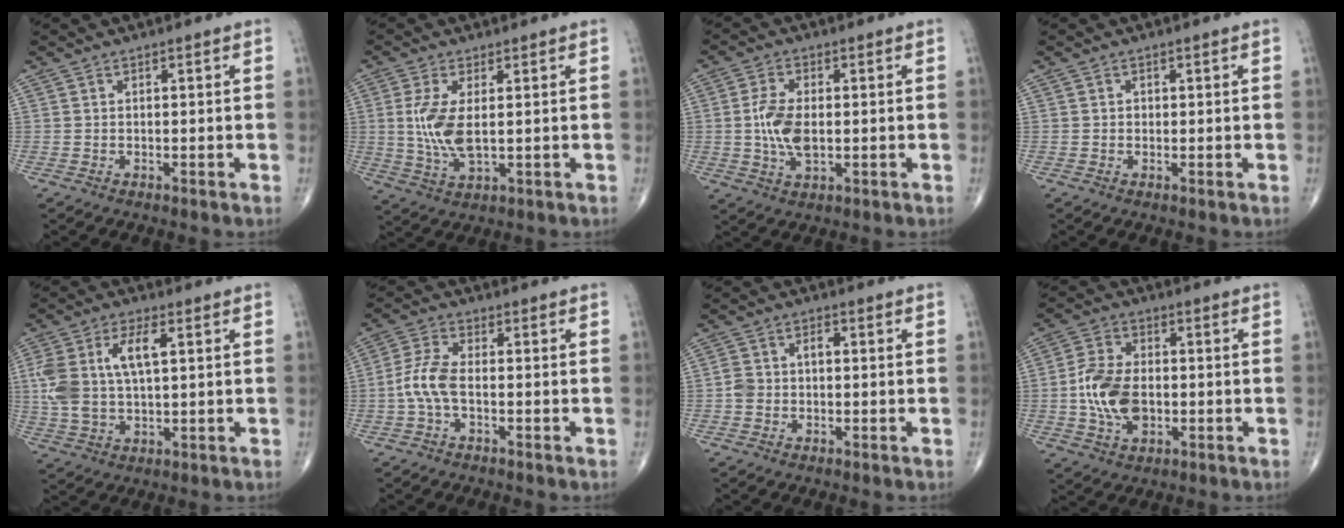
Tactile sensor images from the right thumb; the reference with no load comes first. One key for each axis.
{"total": 8.1, "fx": 0.7, "fy": 3.4, "fz": 7.3, "tx": -0.167, "ty": -0.010, "tz": 0.020}
{"total": 7.6, "fx": -0.2, "fy": 4.0, "fz": 6.5, "tx": -0.135, "ty": -0.002, "tz": -0.003}
{"total": 0.8, "fx": 0.1, "fy": 0.7, "fz": 0.3, "tx": 0.004, "ty": 0.003, "tz": -0.001}
{"total": 11.9, "fx": 2.5, "fy": 5.9, "fz": 10.0, "tx": -0.220, "ty": 0.012, "tz": 0.053}
{"total": 5.9, "fx": -1.4, "fy": 2.6, "fz": 5.1, "tx": -0.121, "ty": 0.018, "tz": -0.034}
{"total": 4.1, "fx": -0.4, "fy": 3.1, "fz": 2.7, "tx": -0.048, "ty": 0.024, "tz": -0.010}
{"total": 11.1, "fx": -1.4, "fy": 7.0, "fz": 8.5, "tx": -0.158, "ty": 0.011, "tz": -0.027}